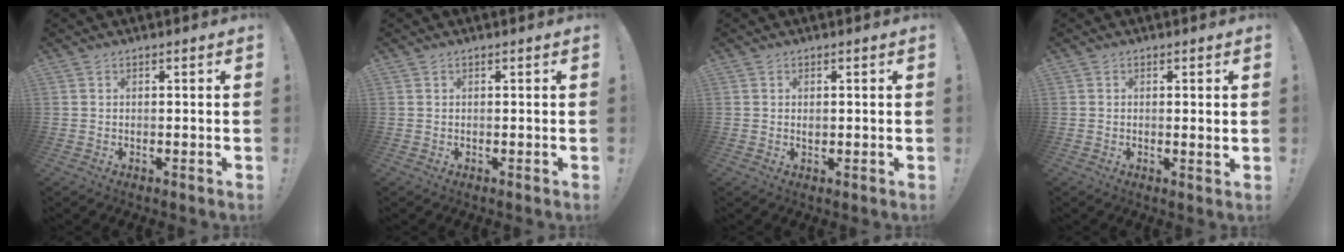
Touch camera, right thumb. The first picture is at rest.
{"total": 0.0}
{"total": 0.7, "force": [0.2, 0.6, 0.4], "torque": [-0.002, -0.002, 0.002]}
{"total": 1.8, "force": [0.8, 0.0, 1.7], "torque": [-0.016, -0.008, 0.009]}